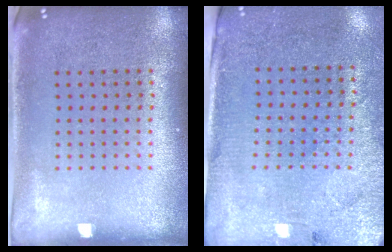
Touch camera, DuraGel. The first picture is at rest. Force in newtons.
{"total": 2.8, "press": 2.6, "slide": 1.2}